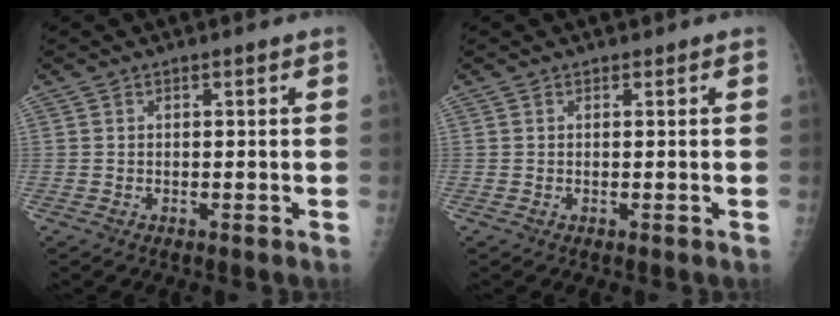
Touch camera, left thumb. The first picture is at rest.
{"total": 0.0}